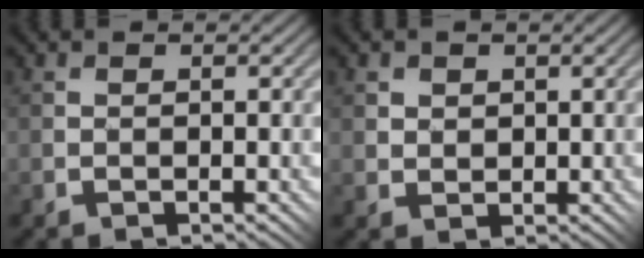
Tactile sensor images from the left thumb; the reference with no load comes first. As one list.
[{"total": 2.6, "force": [1.5, 2.1, 0.4], "torque": [-0.027, 0.002, 0.030]}]